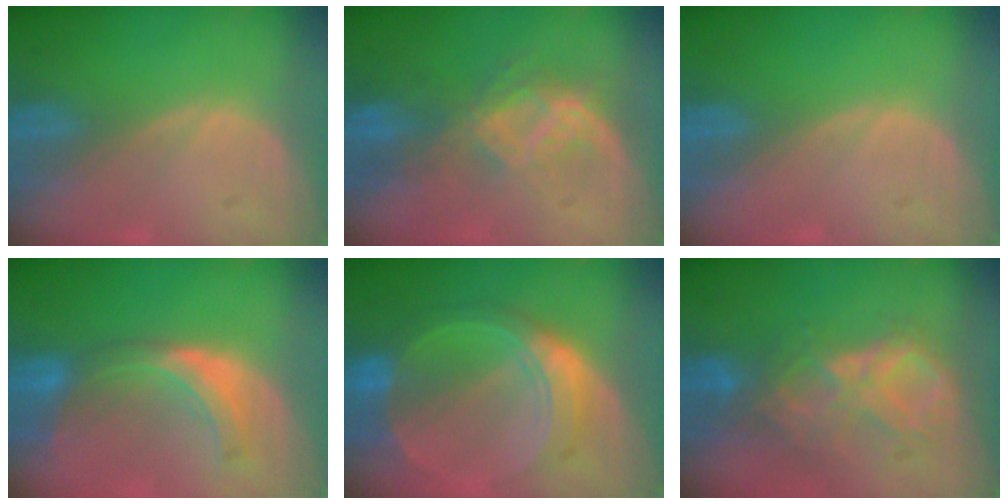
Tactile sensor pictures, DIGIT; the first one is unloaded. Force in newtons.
{"total": 6.9, "press": 6.5, "slide": 2.2}
{"total": 0.0}
{"total": 7.3, "press": 6.8, "slide": 2.9}
{"total": 8.5, "press": 8.5, "slide": 0.6}
{"total": 8.7, "press": 7.7, "slide": 4.1}